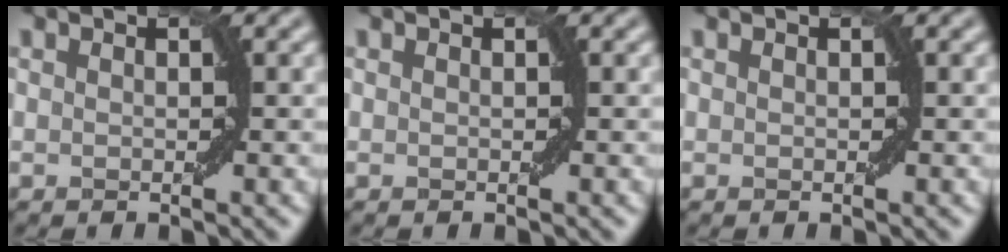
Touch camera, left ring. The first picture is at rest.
{"total": 0.0}
{"total": 0.0}